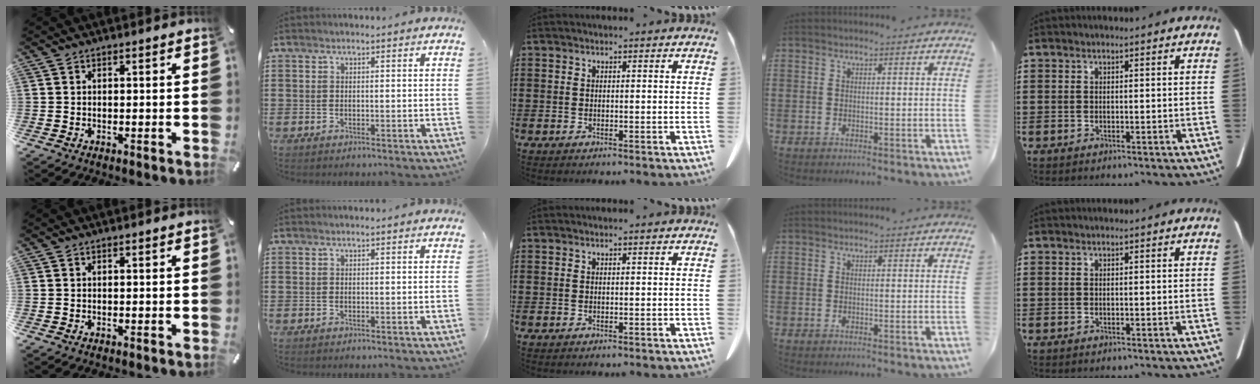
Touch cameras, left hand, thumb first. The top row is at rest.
{}